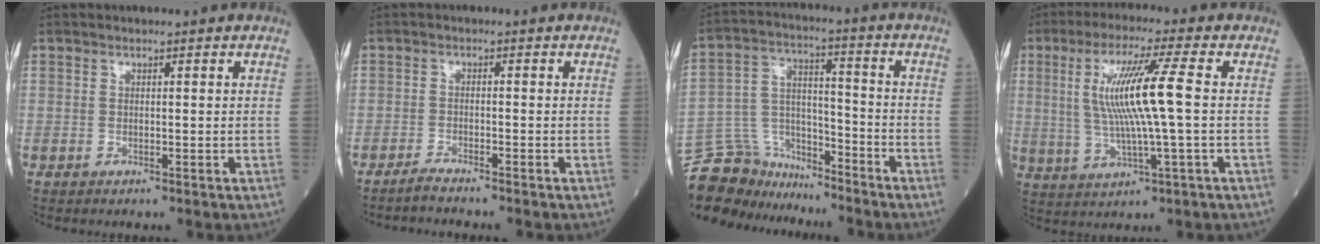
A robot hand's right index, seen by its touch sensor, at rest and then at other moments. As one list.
[{"total": 2.3, "force": [-2.2, -0.4, 0.6], "torque": [-0.018, -0.006, -0.040]}, {"total": 13.5, "force": [-12.8, 4.3, 1.0], "torque": [-0.029, 0.050, -0.227]}, {"total": 11.1, "force": [1.2, -0.3, 11.1], "torque": [-0.222, 0.003, 0.023]}]